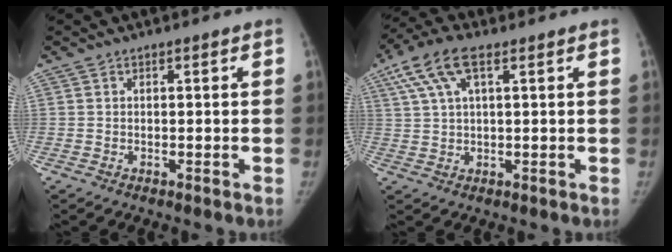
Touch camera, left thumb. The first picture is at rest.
{"total": 8.9, "force": [4.0, 3.8, 7.0], "torque": [-0.157, 0.018, 0.077]}